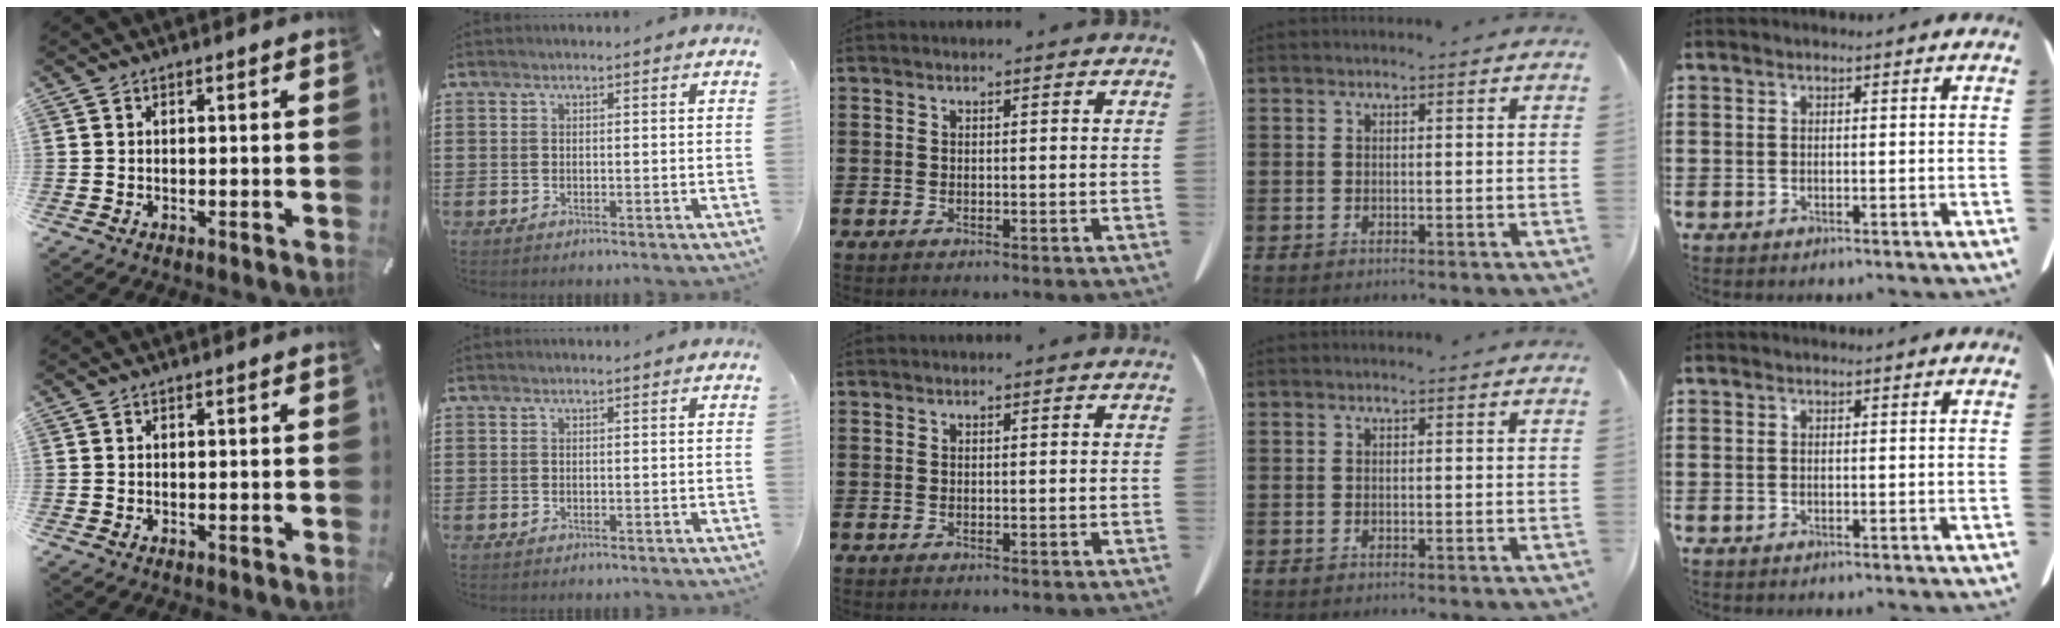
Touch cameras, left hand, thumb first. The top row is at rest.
{}